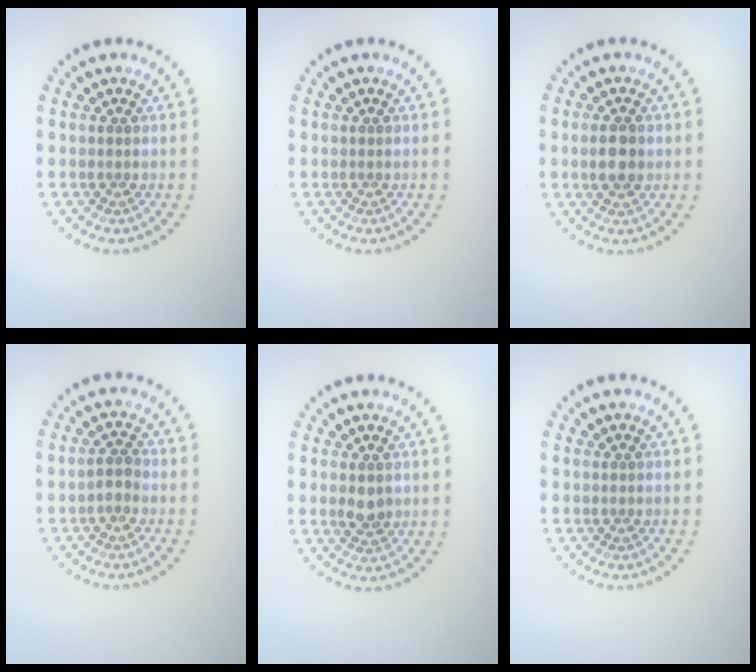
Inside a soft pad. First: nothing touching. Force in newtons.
{"total": 0.0}
{"total": 2.7, "press": 2.7, "slide": 0.0}
{"total": 1.4, "press": 1.3, "slide": 0.7}
{"total": 1.9, "press": 1.9, "slide": 0.3}
{"total": 0.0}